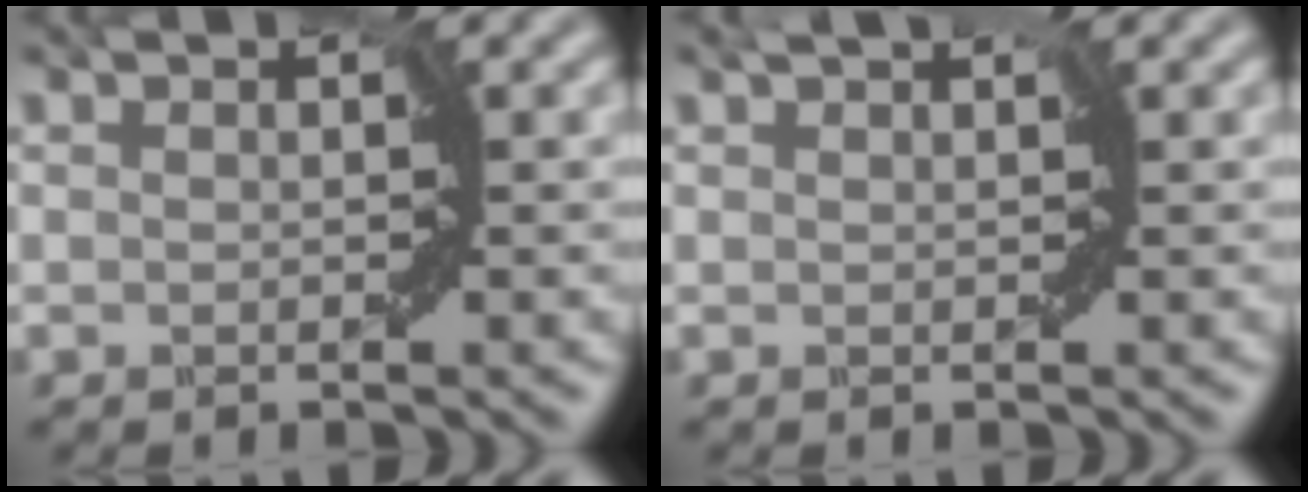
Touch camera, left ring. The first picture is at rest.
{"total": 1.7, "force": [1.1, 0.8, 1.0], "torque": [-0.011, 0.011, 0.001]}